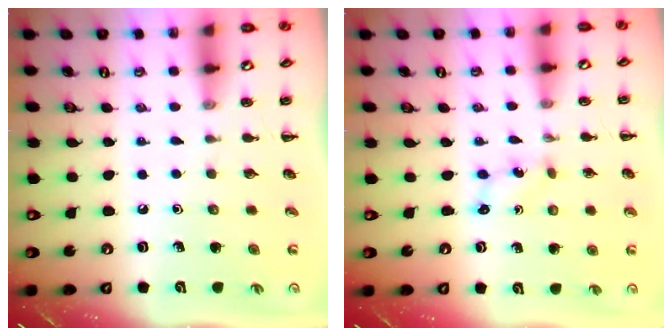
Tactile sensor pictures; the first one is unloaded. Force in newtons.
{"total": 1.7, "press": 1.6, "slide": 0.6}